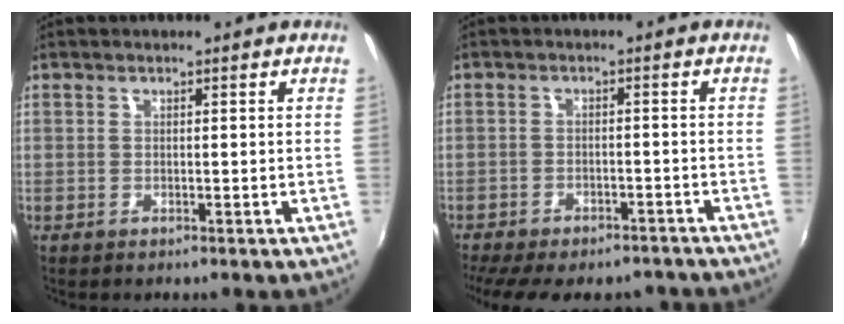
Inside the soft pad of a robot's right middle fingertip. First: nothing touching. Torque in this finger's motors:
{"motor_torque": [1.09, -1.05, 0.57, 0.16]}